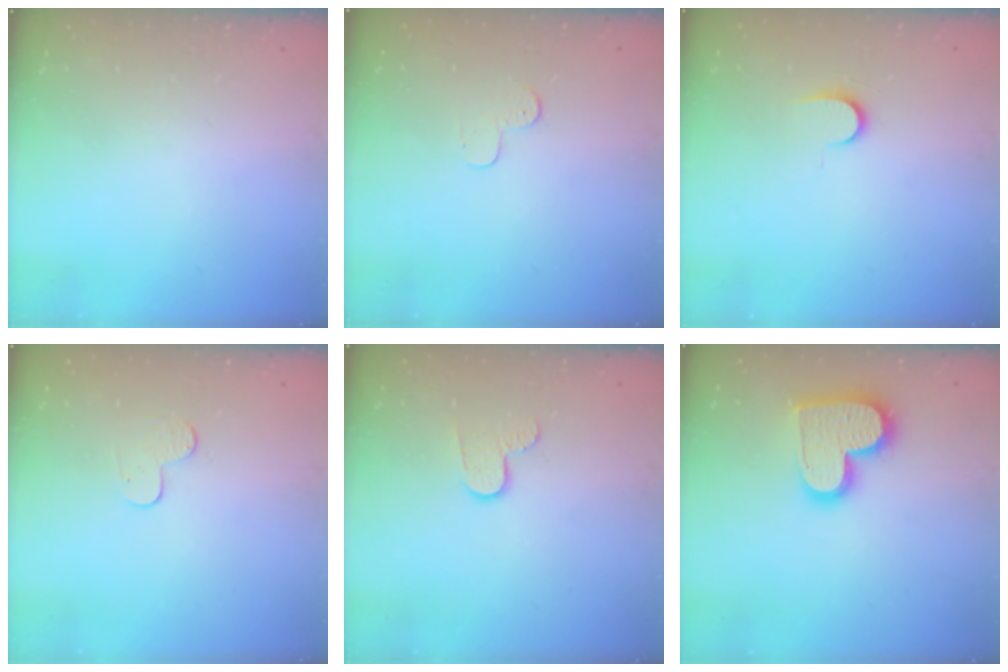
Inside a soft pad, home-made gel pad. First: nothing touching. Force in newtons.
{"total": 3.9, "press": 3.9, "slide": 0.4}
{"total": 6.9, "press": 6.9, "slide": 0.8}
{"total": 4.9, "press": 4.9, "slide": 0.4}
{"total": 6.1, "press": 6.0, "slide": 0.6}
{"total": 16.0, "press": 16.0, "slide": 1.0}